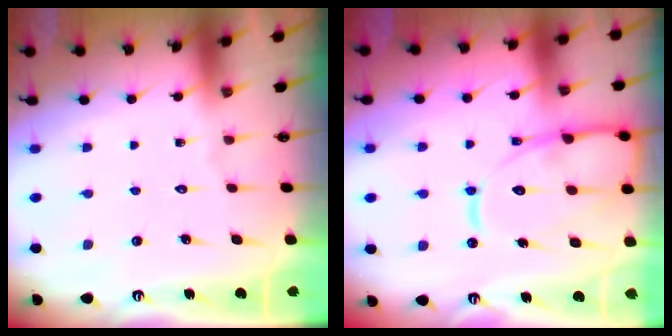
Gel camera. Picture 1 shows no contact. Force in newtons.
{"total": 17.5, "press": 17.4, "slide": 1.6}